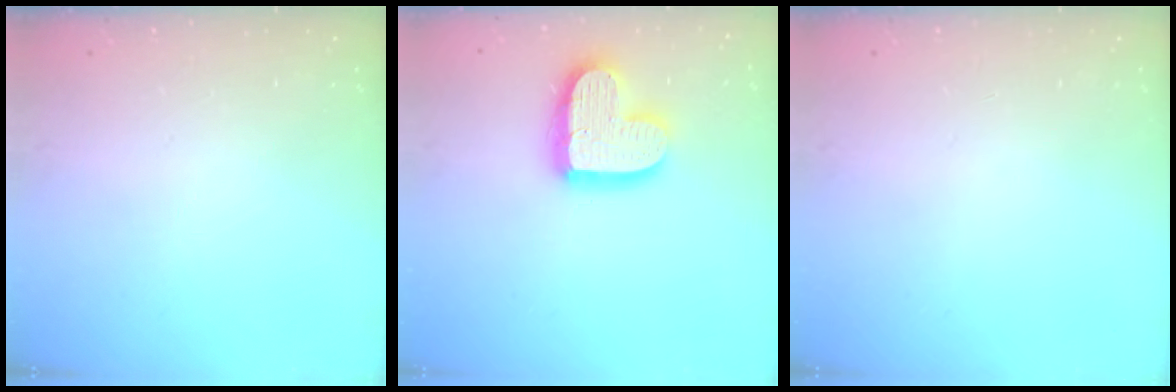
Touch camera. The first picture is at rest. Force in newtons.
{"total": 15.6, "press": 15.5, "slide": 1.3}
{"total": 0.0}